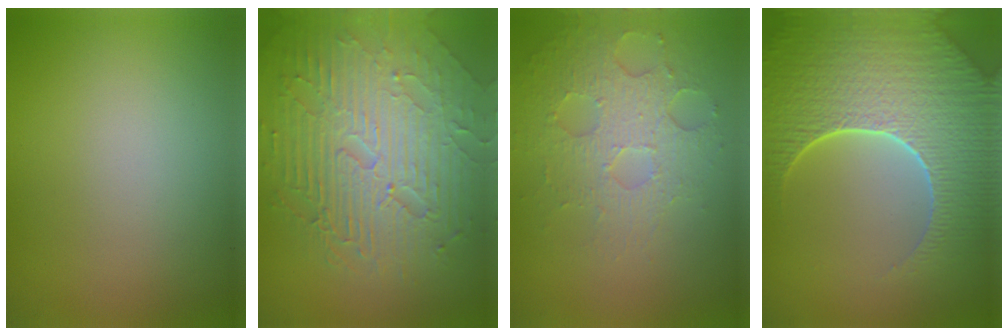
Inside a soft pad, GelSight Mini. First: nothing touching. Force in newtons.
{"total": 9.4, "press": 6.2, "slide": 7.1}
{"total": 5.0, "press": 3.5, "slide": 3.7}
{"total": 9.1, "press": 6.5, "slide": 6.3}